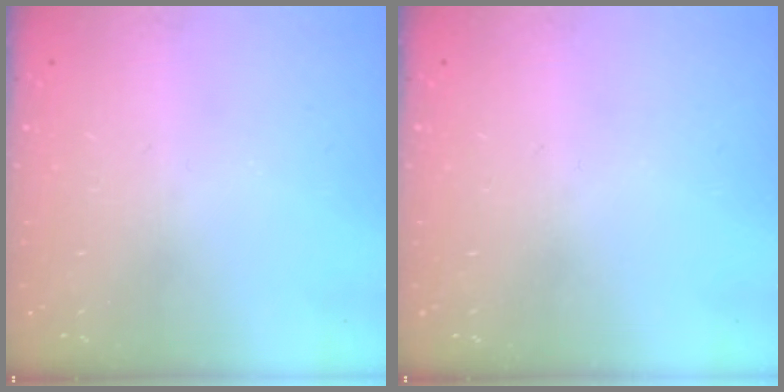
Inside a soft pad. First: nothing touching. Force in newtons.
{"total": 0.0}